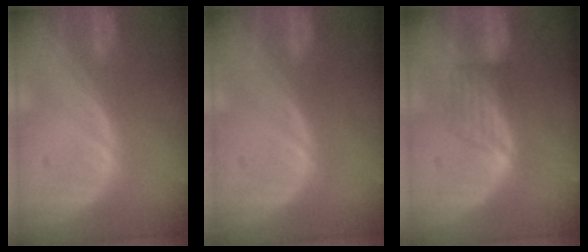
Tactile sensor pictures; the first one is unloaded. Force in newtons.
{"total": 0.0}
{"total": 4.1, "press": 3.8, "slide": 1.3}